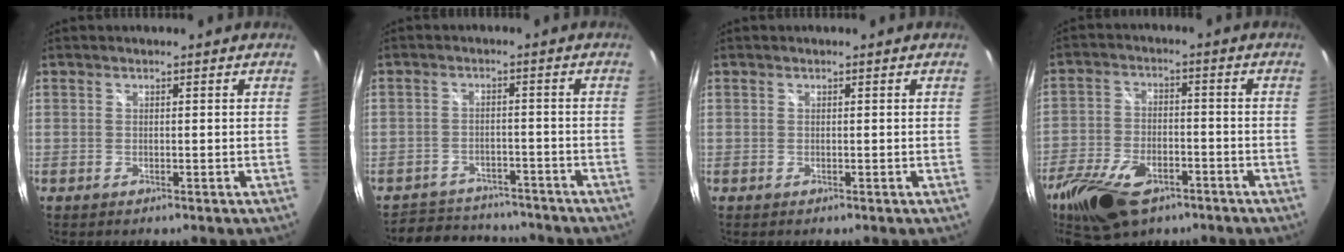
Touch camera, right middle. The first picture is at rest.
{"total": 10.2, "force": [-9.0, 4.3, 2.0], "torque": [-0.056, 0.019, -0.122]}
{"total": 0.0}
{"total": 16.1, "force": [-9.7, 8.6, 9.5], "torque": [-0.223, -0.021, -0.176]}